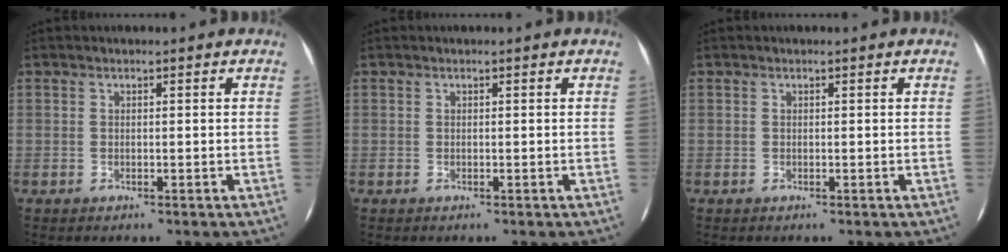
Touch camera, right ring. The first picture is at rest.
{"total": 0.0}
{"total": 0.0}